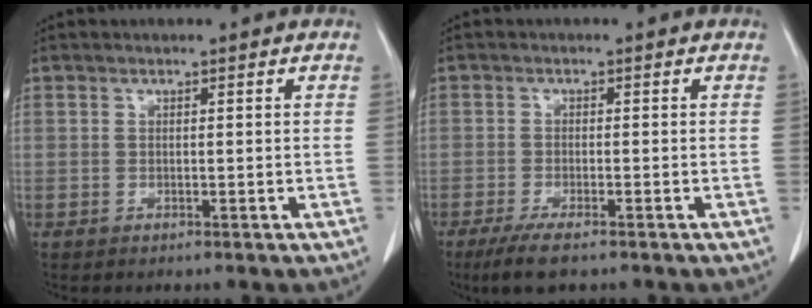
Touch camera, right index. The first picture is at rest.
{"total": 4.7, "force": [-3.3, 0.8, 3.3], "torque": [-0.064, -0.012, -0.056]}